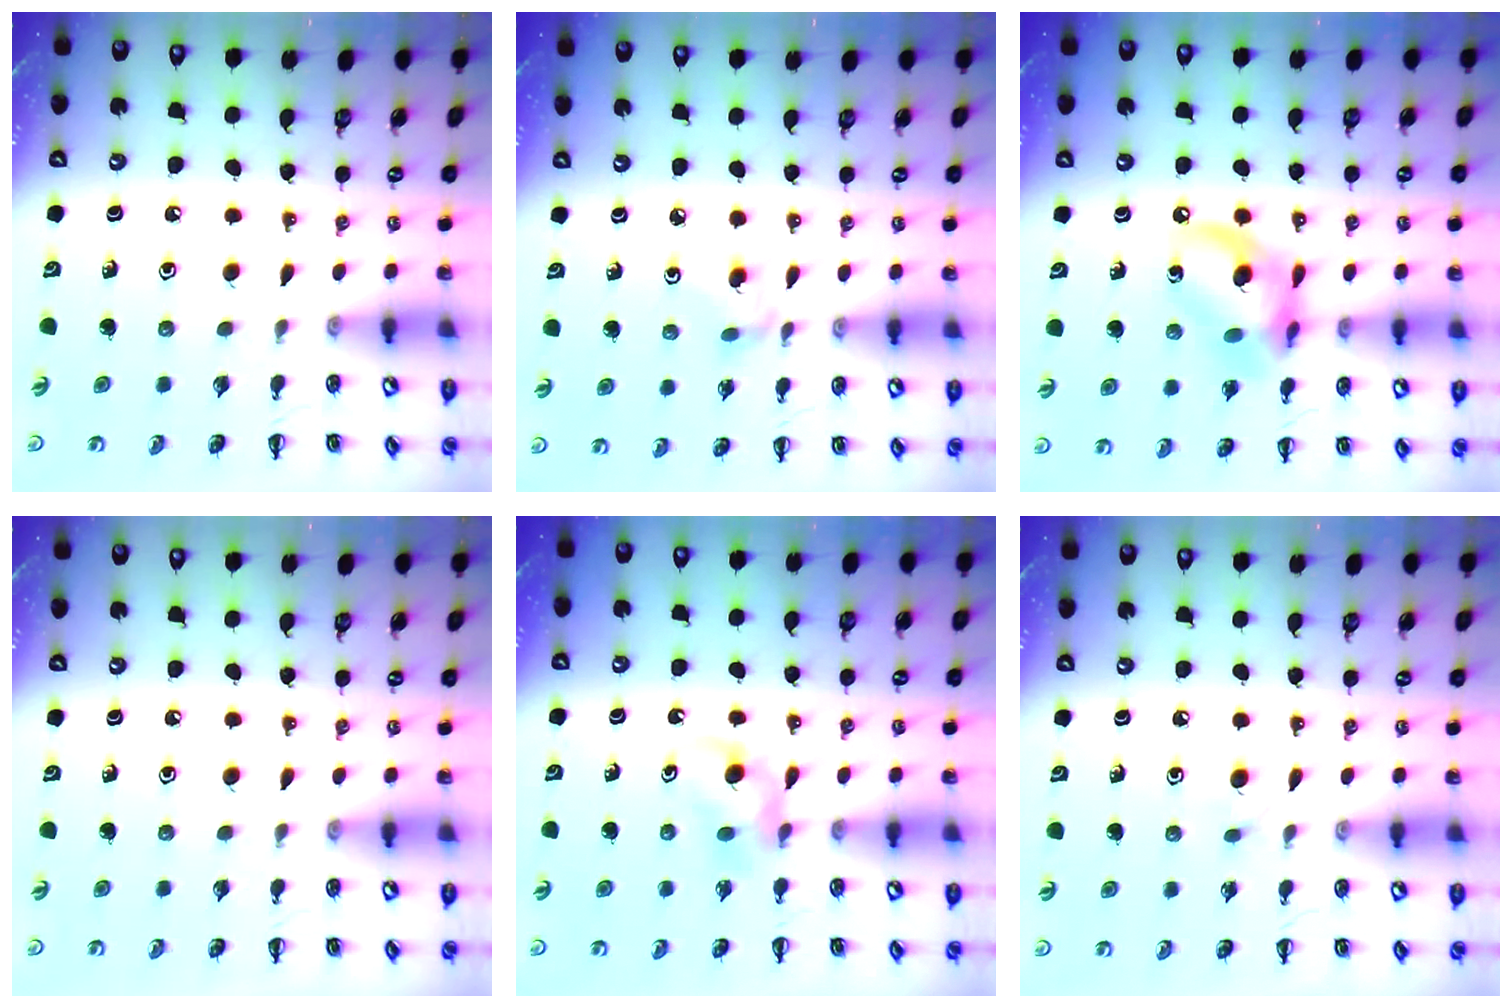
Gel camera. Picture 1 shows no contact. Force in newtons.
{"total": 2.6, "press": 2.4, "slide": 1.1}
{"total": 13.5, "press": 13.2, "slide": 2.9}
{"total": 0.0}
{"total": 3.7, "press": 3.5, "slide": 1.2}
{"total": 2.2, "press": 2.0, "slide": 1.0}